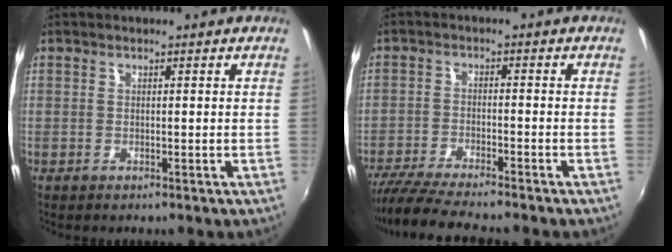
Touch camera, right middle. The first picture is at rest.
{"total": 10.7, "force": [-9.6, 0.3, 4.8], "torque": [-0.115, -0.024, -0.167]}